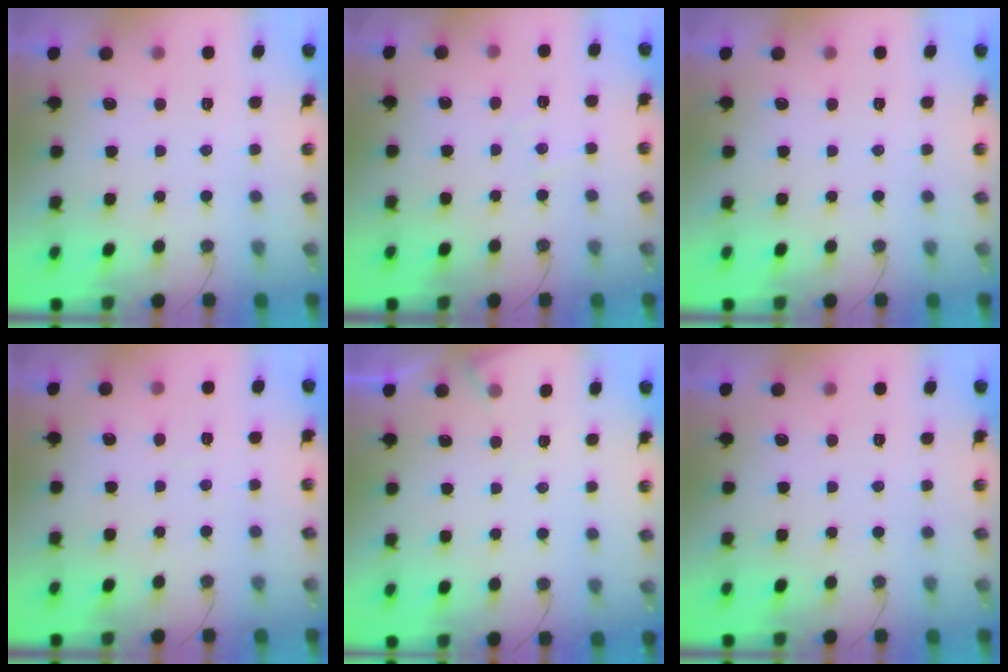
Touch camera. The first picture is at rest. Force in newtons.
{"total": 3.0, "press": 2.9, "slide": 0.5}
{"total": 0.0}
{"total": 2.8, "press": 2.8, "slide": 0.5}
{"total": 4.4, "press": 4.4, "slide": 0.6}
{"total": 0.0}